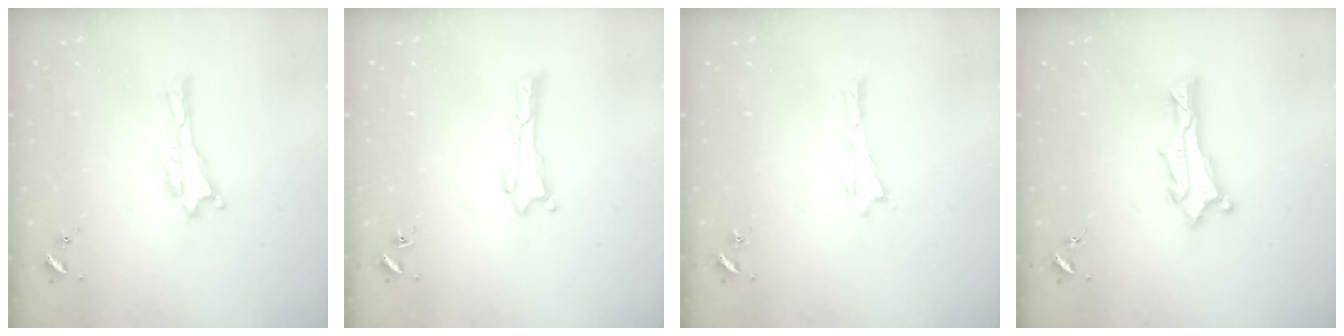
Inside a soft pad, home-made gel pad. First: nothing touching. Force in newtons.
{"total": 0.0}
{"total": 0.0}
{"total": 2.4, "press": 2.4, "slide": 0.3}